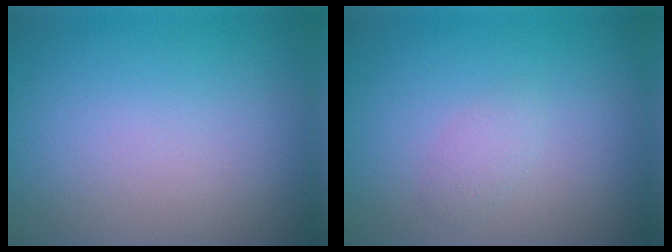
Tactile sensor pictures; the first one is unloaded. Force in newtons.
{"total": 1.0, "press": 1.0, "slide": 0.1}